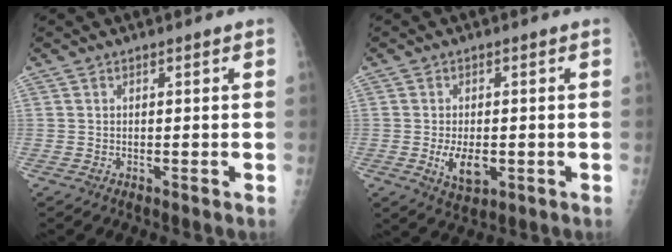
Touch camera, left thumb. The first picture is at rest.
{"total": 6.1, "force": [-1.3, 3.4, 4.8], "torque": [-0.076, -0.007, -0.014]}